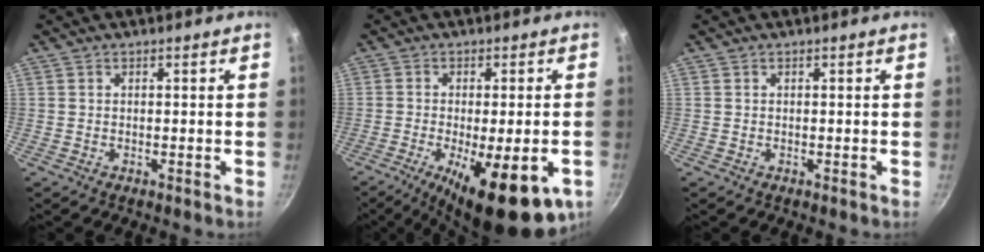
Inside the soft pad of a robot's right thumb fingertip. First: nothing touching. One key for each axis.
{"total": 18.3, "fx": -8.0, "fy": 6.2, "fz": 15.3, "tx": -0.189, "ty": -0.011, "tz": -0.102}
{"total": 0.0}